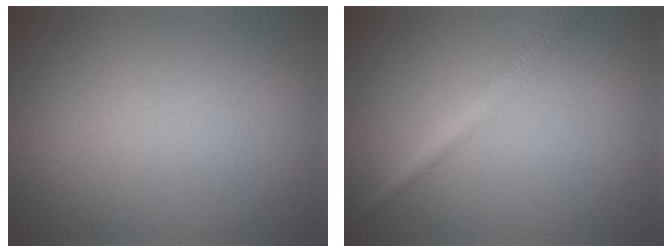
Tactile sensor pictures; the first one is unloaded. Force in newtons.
{"total": 2.3, "press": 2.3, "slide": 0.1}